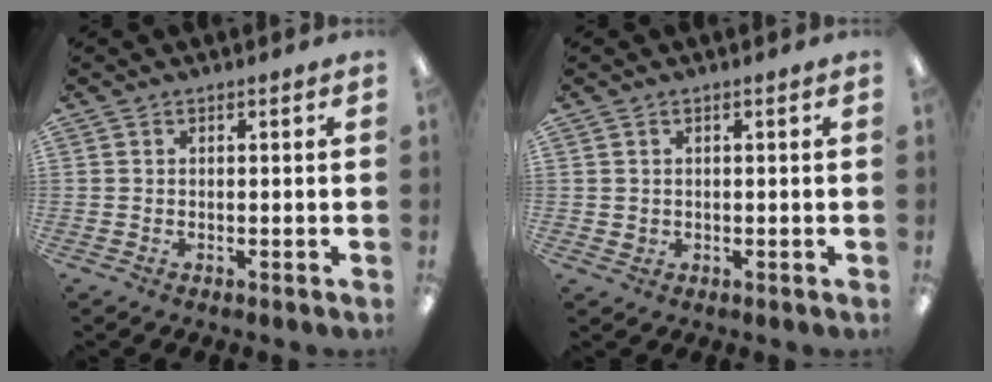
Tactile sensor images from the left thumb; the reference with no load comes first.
{"total": 1.3, "force": [0.5, 1.1, 0.1], "torque": [0.005, 0.000, 0.006]}